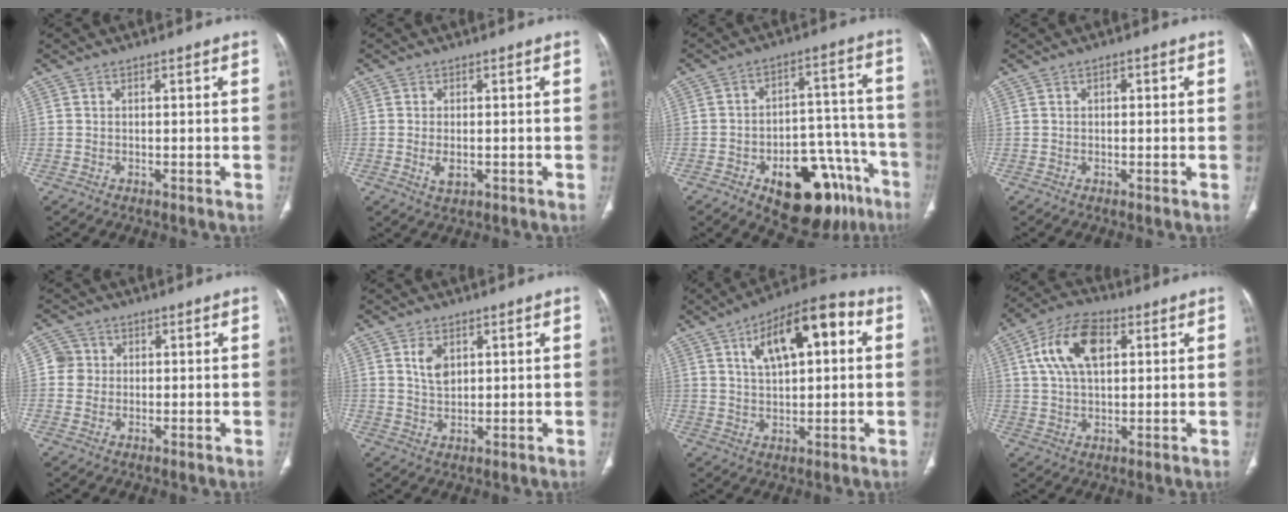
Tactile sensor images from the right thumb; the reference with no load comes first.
{"total": 2.6, "force": [-0.6, 1.4, 2.1], "torque": [-0.044, -0.005, -0.009]}
{"total": 20.7, "force": [-11.4, 10.7, 13.6], "torque": [-0.115, 0.085, -0.152]}
{"total": 1.3, "force": [0.3, 0.8, 1.0], "torque": [-0.008, 0.003, 0.003]}
{"total": 3.4, "force": [0.4, 3.4, 0.4], "torque": [0.019, 0.006, 0.003]}
{"total": 4.3, "force": [1.7, 2.7, 2.9], "torque": [-0.045, -0.011, 0.036]}
{"total": 15.2, "force": [4.7, 6.7, 12.8], "torque": [-0.178, 0.017, 0.069]}
{"total": 12.2, "force": [3.7, 6.8, 9.4], "torque": [-0.172, 0.009, 0.063]}